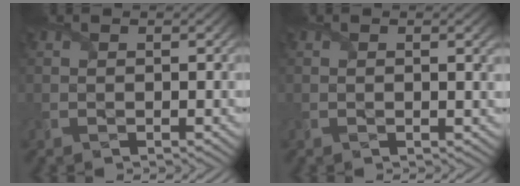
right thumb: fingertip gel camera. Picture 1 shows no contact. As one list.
[{"total": 1.8, "force": [0.3, 0.3, 1.8], "torque": [-0.030, 0.000, 0.004]}]